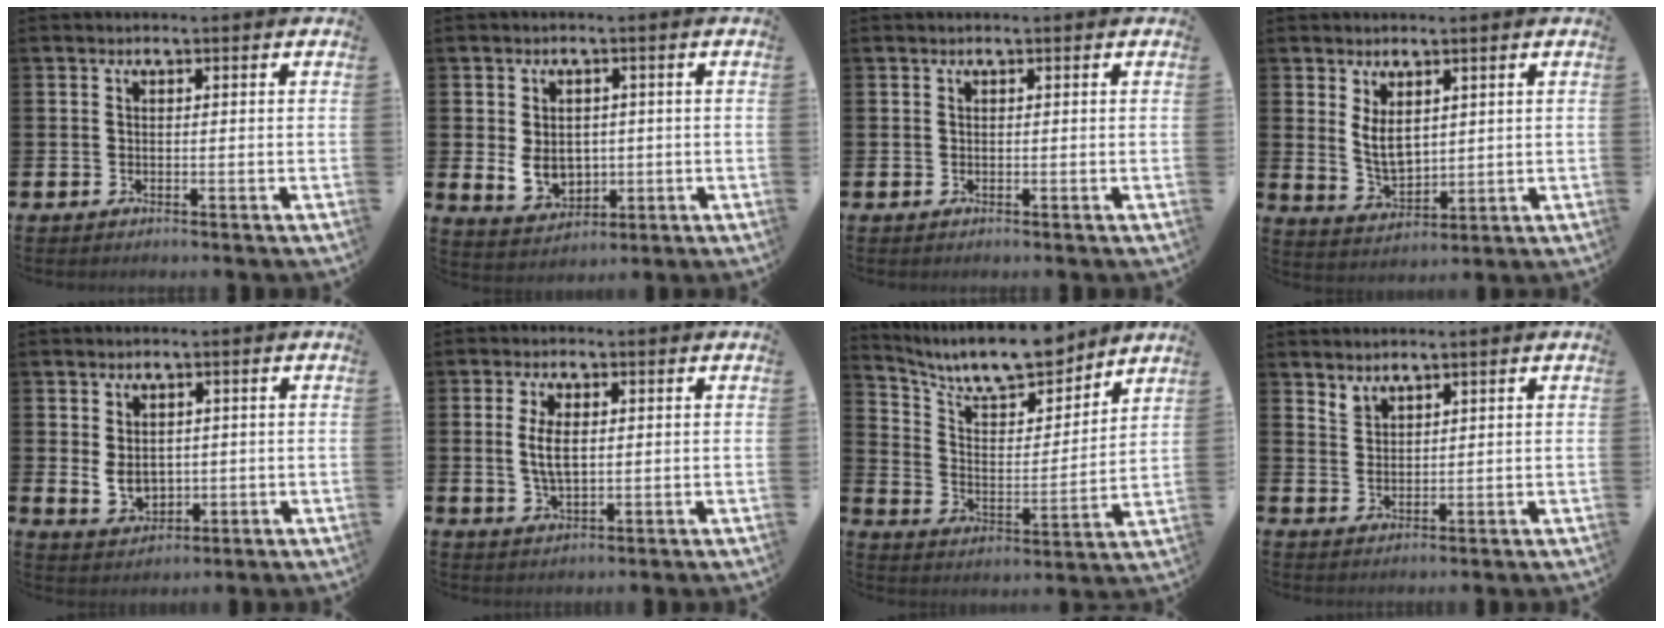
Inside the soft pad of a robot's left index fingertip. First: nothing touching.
{"total": 4.5, "force": [0.0, 3.7, 2.6], "torque": [-0.041, 0.005, -0.003]}
{"total": 0.0}
{"total": 4.5, "force": [2.6, 2.2, 2.9], "torque": [-0.045, -0.017, 0.045]}
{"total": 3.3, "force": [0.6, 2.5, 2.1], "torque": [-0.030, 0.001, 0.007]}
{"total": 4.6, "force": [0.9, 2.1, 3.9], "torque": [-0.064, 0.000, 0.011]}
{"total": 10.7, "force": [9.8, 2.4, 3.7], "torque": [-0.093, -0.070, 0.172]}
{"total": 2.5, "force": [2.5, 0.5, -0.1], "torque": [0.007, -0.015, 0.044]}